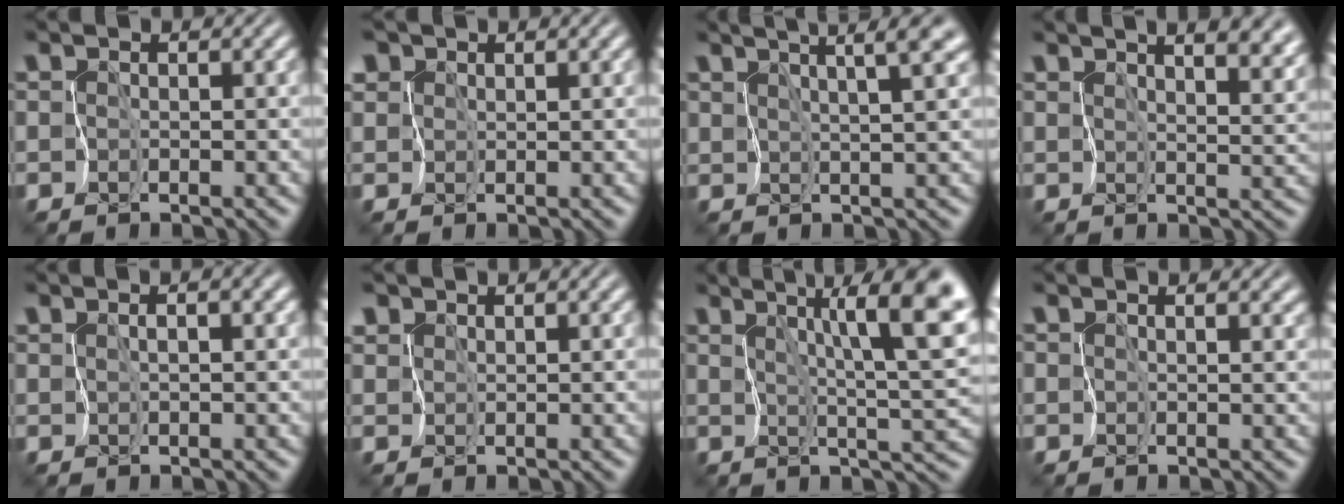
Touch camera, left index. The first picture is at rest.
{"total": 2.9, "force": [1.7, 2.1, 1.1], "torque": [-0.026, 0.014, 0.021]}
{"total": 10.7, "force": [6.1, 3.9, 7.9], "torque": [-0.093, 0.046, 0.071]}
{"total": 11.4, "force": [7.0, 4.8, 7.5], "torque": [-0.093, 0.035, 0.082]}
{"total": 1.7, "force": [0.5, 0.8, 1.4], "torque": [-0.019, 0.007, 0.014]}
{"total": 1.9, "force": [1.4, 1.1, 0.4], "torque": [-0.016, 0.007, 0.025]}
{"total": 10.2, "force": [4.5, 1.7, 9.0], "torque": [-0.133, 0.013, 0.071]}
{"total": 1.9, "force": [1.3, 0.8, 1.1], "torque": [-0.012, 0.007, 0.012]}